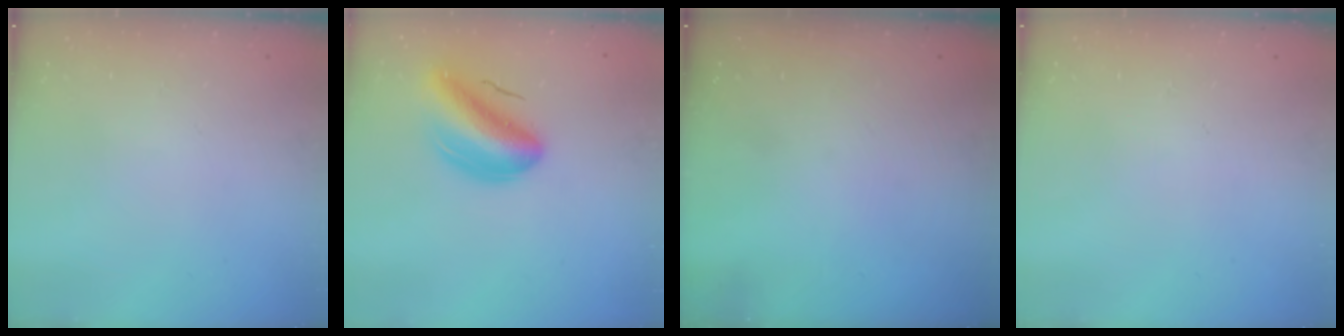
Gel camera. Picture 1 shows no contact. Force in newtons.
{"total": 11.6, "press": 11.1, "slide": 3.3}
{"total": 0.0}
{"total": 0.0}